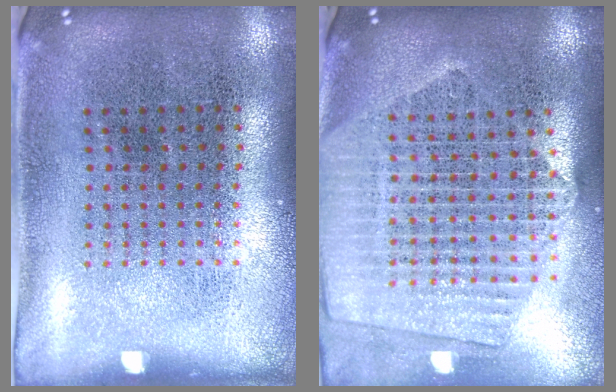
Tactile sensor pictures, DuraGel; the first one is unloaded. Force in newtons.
{"total": 2.3, "press": 2.0, "slide": 1.1}